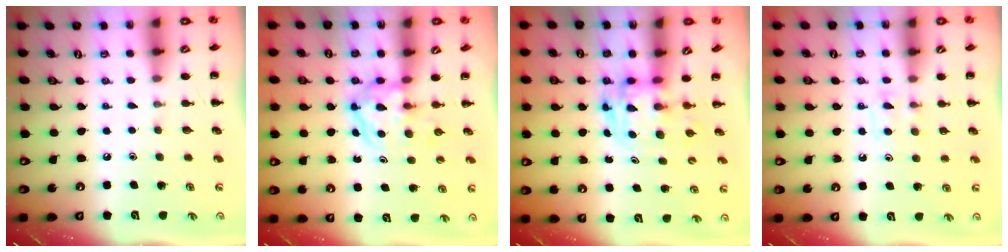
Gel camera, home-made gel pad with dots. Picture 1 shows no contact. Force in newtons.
{"total": 3.8, "press": 3.7, "slide": 0.5}
{"total": 3.5, "press": 3.4, "slide": 0.6}
{"total": 5.3, "press": 5.0, "slide": 1.7}